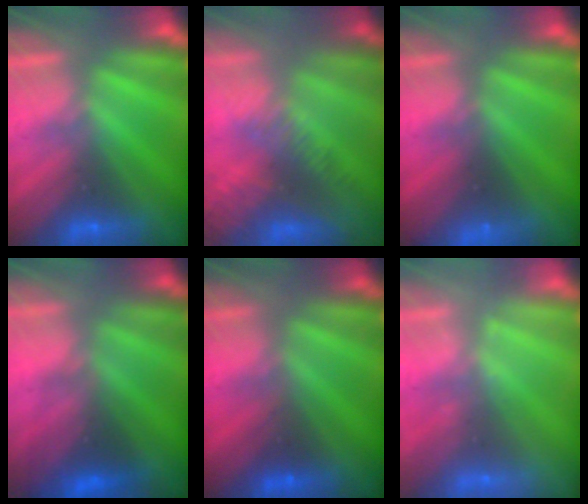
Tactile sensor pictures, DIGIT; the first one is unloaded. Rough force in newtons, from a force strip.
{"total": 13.7}
{"total": 3.8}
{"total": 2.1}
{"total": 1.7}
{"total": 2.2}